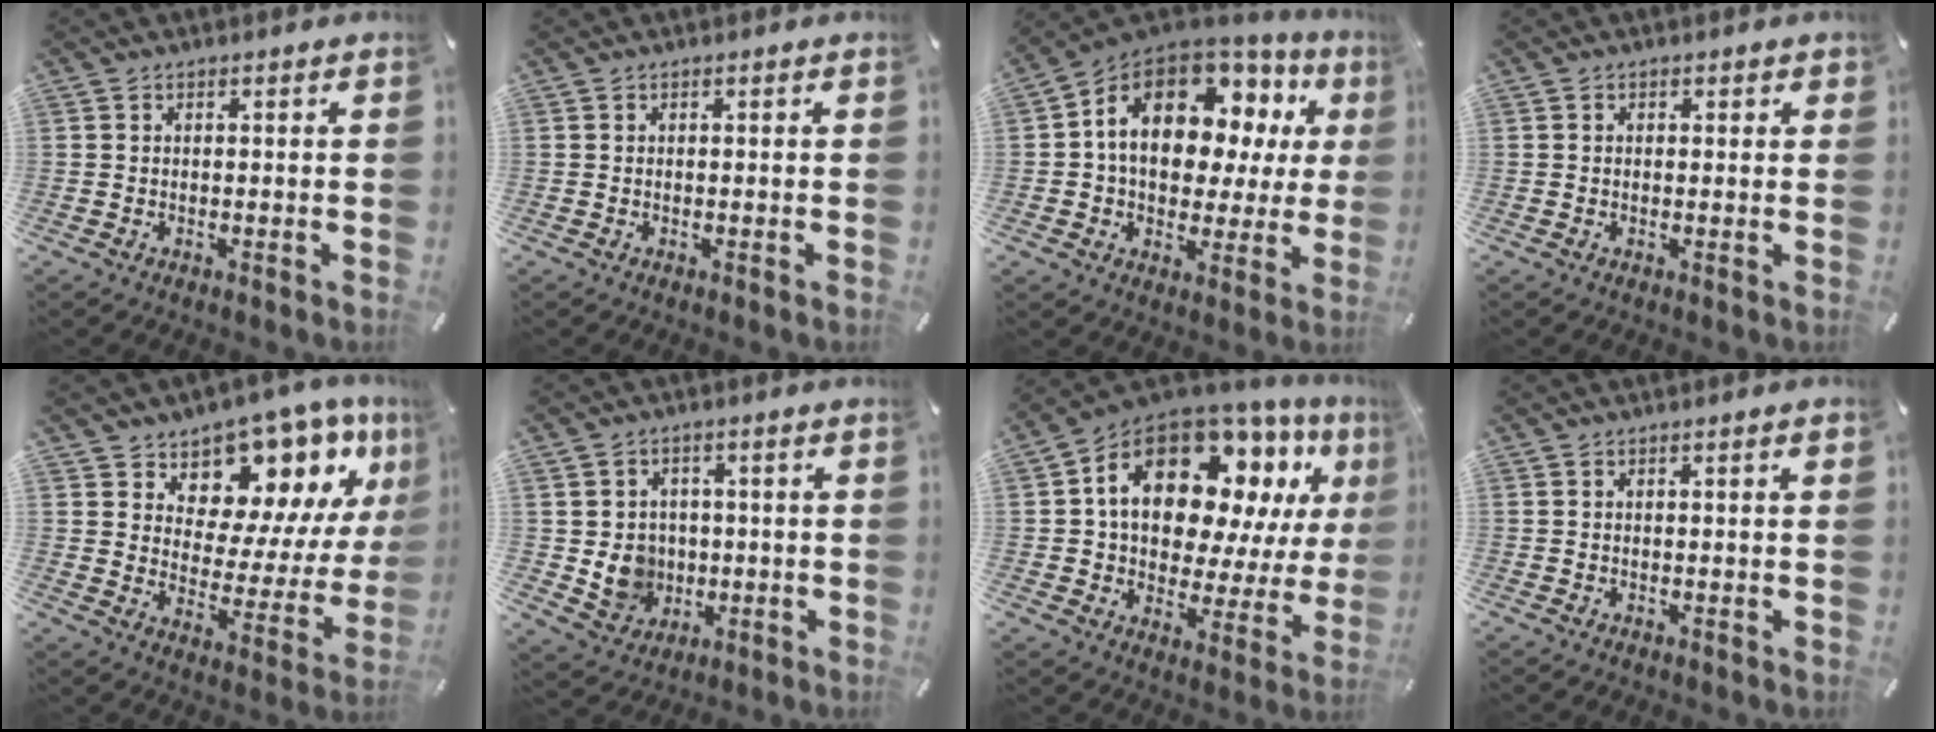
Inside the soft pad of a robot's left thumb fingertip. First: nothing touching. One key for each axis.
{"total": 0.0}
{"total": 15.6, "fx": 4.9, "fy": 10.6, "fz": 10.4, "tx": -0.172, "ty": -0.025, "tz": 0.087}
{"total": 0.7, "fx": 0.1, "fy": 0.5, "fz": 0.4, "tx": -0.001, "ty": 0.001, "tz": 0.000}
{"total": 11.8, "fx": 9.2, "fy": 6.9, "fz": 2.6, "tx": -0.032, "ty": -0.109, "tz": 0.157}
{"total": 7.8, "fx": -0.3, "fy": 7.5, "fz": 1.9, "tx": -0.045, "ty": -0.001, "tz": 0.000}
{"total": 20.5, "fx": 9.4, "fy": 12.4, "fz": 13.4, "tx": -0.250, "ty": -0.062, "tz": 0.155}
{"total": 1.2, "fx": 0.2, "fy": 0.1, "fz": 1.2, "tx": -0.020, "ty": 0.000, "tz": 0.003}